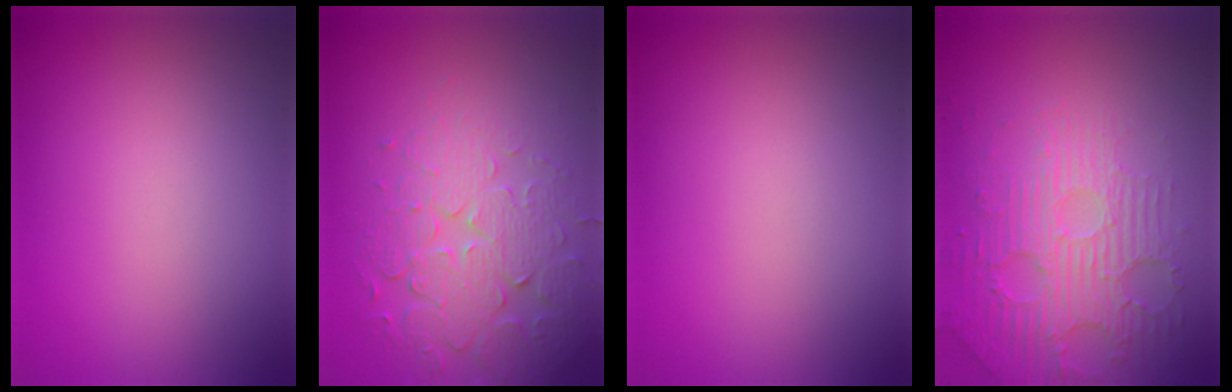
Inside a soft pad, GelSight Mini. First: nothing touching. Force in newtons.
{"total": 5.0, "press": 4.4, "slide": 2.5}
{"total": 0.0}
{"total": 5.4, "press": 3.6, "slide": 4.0}